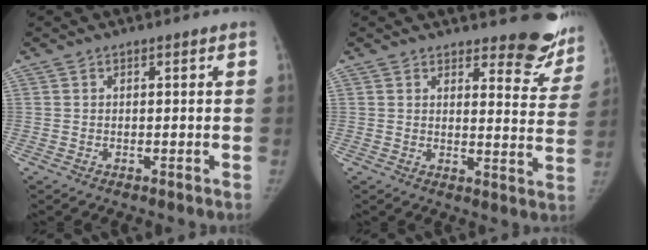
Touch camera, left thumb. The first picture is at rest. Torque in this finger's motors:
{"motor_torque": [1.10, -0.38, 0.91, -0.88, 0.00]}